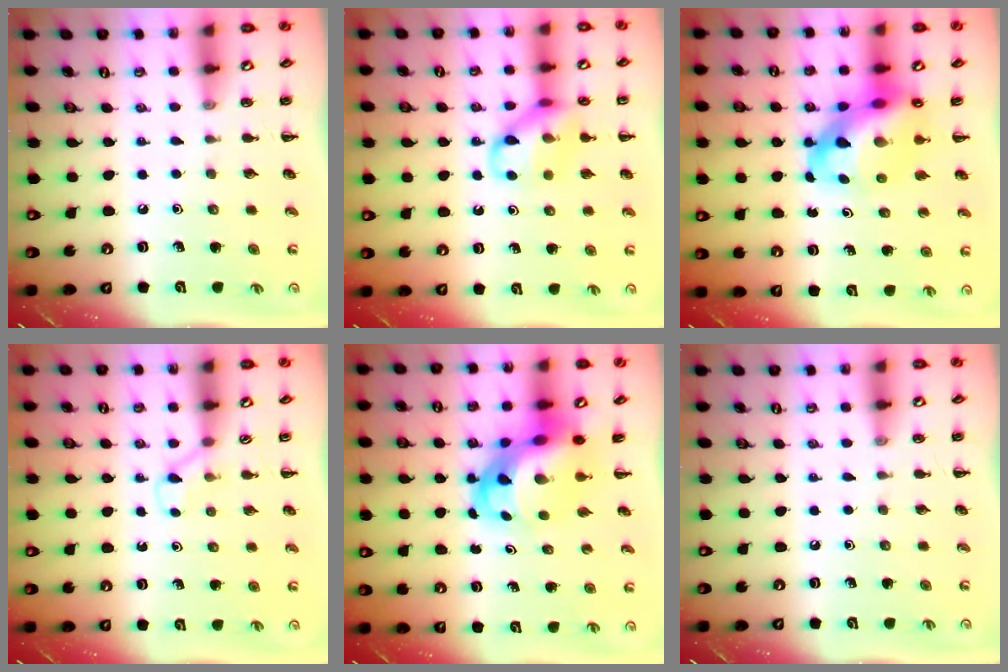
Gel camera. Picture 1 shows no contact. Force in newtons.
{"total": 12.1, "press": 12.0, "slide": 1.6}
{"total": 13.9, "press": 13.4, "slide": 3.7}
{"total": 2.1, "press": 2.0, "slide": 0.8}
{"total": 7.8, "press": 7.5, "slide": 2.2}
{"total": 0.0}